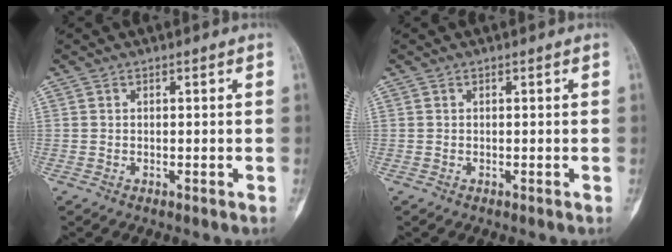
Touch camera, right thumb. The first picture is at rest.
{"total": 0.0}